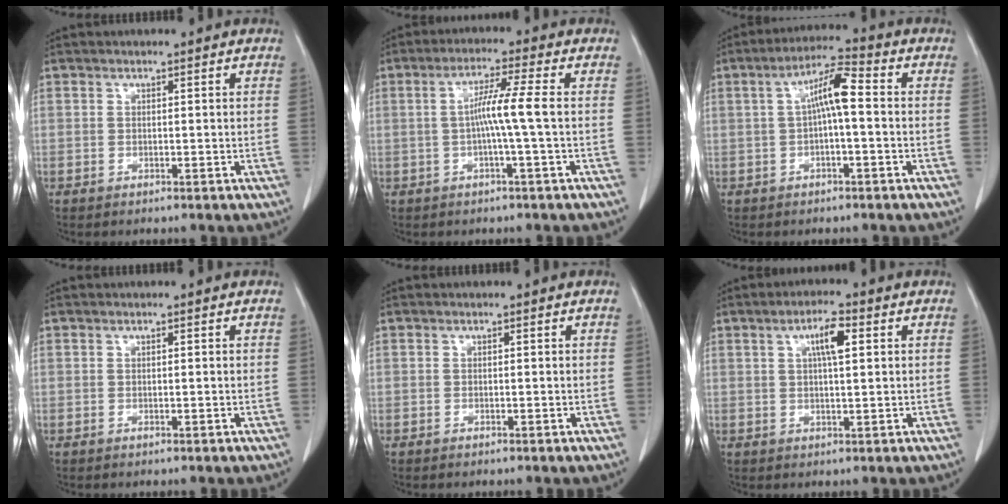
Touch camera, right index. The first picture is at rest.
{"total": 6.2, "force": [-0.3, -0.8, 6.1], "torque": [-0.115, 0.009, -0.004]}
{"total": 7.1, "force": [0.4, 1.5, 6.9], "torque": [-0.133, 0.026, 0.006]}
{"total": 0.7, "force": [0.0, 0.3, 0.6], "torque": [-0.019, 0.003, 0.004]}
{"total": 0.0}
{"total": 5.5, "force": [1.8, 1.3, 5.0], "torque": [-0.093, 0.007, 0.033]}